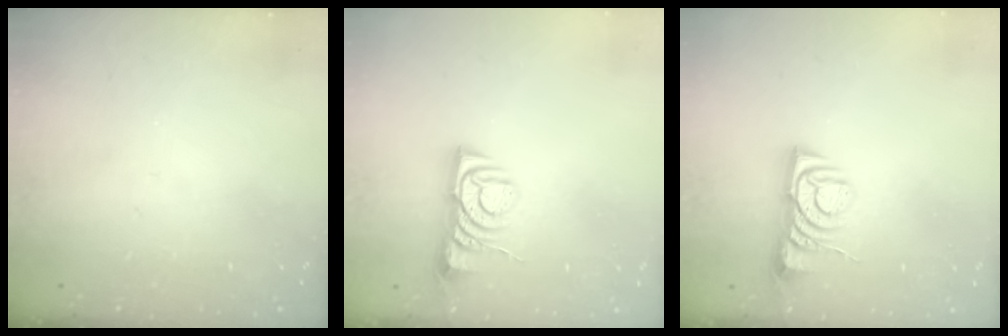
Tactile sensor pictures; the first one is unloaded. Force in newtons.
{"total": 5.5, "press": 5.4, "slide": 0.7}
{"total": 5.5, "press": 5.4, "slide": 0.7}